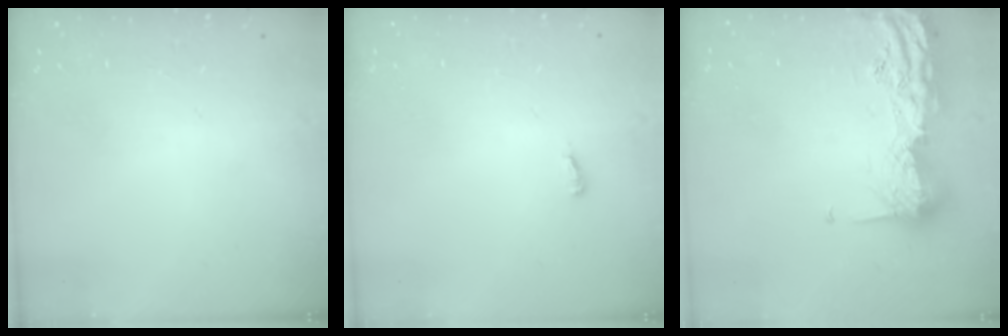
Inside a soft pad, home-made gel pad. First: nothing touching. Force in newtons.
{"total": 2.6, "press": 2.4, "slide": 1.0}
{"total": 17.7, "press": 17.6, "slide": 0.9}